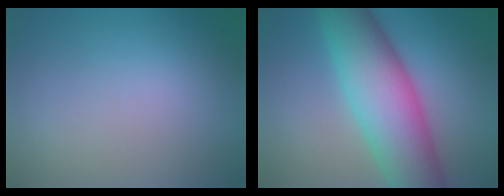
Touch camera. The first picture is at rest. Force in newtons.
{"total": 11.1, "press": 11.1, "slide": 0.5}